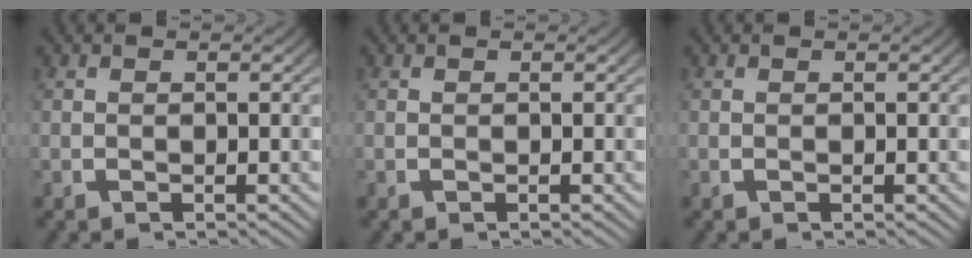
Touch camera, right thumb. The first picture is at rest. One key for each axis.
{"total": 0.0}
{"total": 0.0}